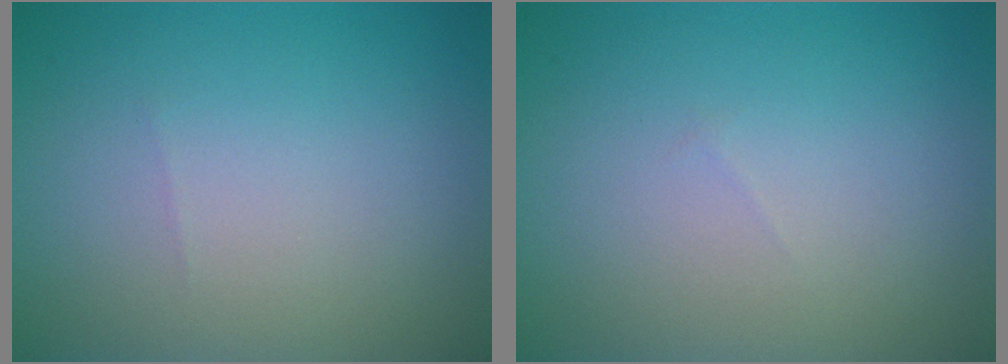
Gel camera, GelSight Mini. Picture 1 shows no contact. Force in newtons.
{"total": 0.0}